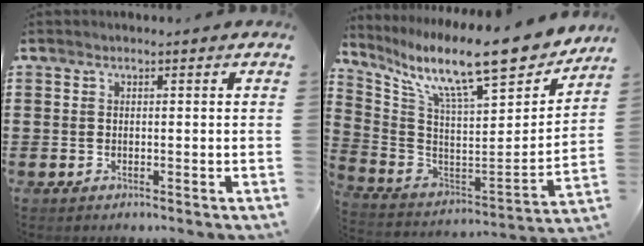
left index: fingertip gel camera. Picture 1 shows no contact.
{"total": 14.3, "force": [11.1, 1.8, 8.8], "torque": [-0.174, -0.087, 0.180]}